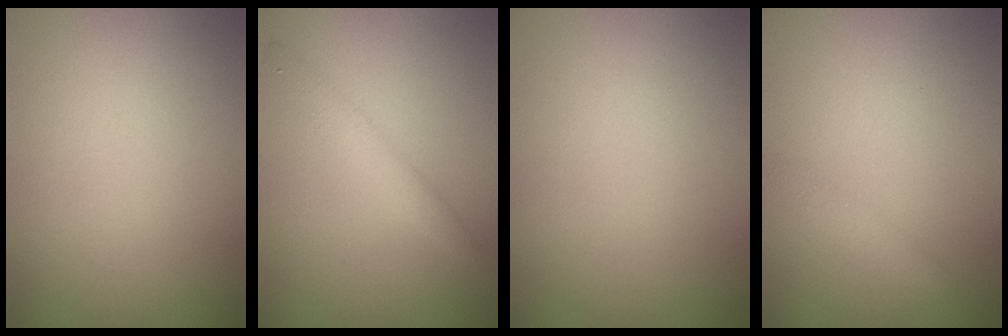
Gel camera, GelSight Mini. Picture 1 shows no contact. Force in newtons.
{"total": 2.0, "press": 2.0, "slide": 0.1}
{"total": 0.0}
{"total": 1.5, "press": 1.5, "slide": 0.0}